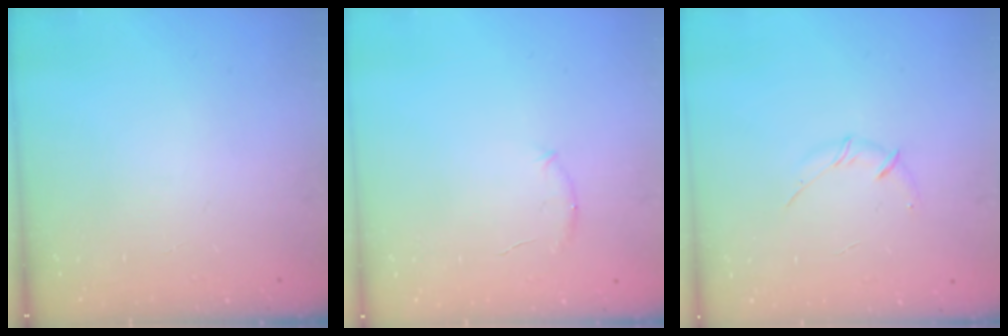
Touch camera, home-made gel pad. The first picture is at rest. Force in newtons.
{"total": 4.9, "press": 4.8, "slide": 0.9}
{"total": 3.6, "press": 3.6, "slide": 0.8}